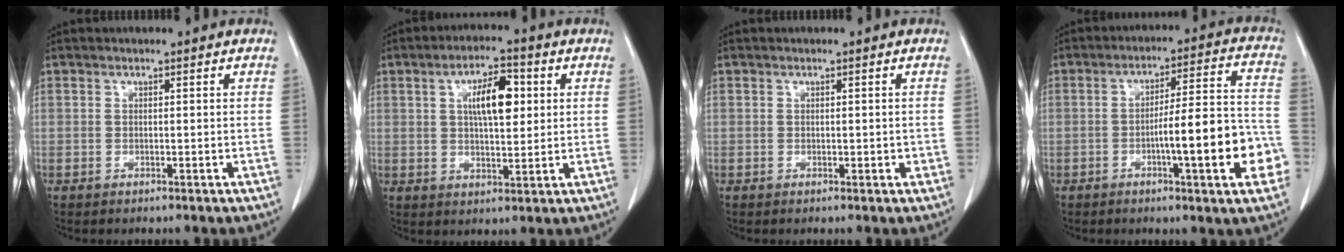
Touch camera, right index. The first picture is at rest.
{"total": 7.9, "force": [2.0, 2.7, 7.2], "torque": [-0.124, 0.011, 0.034]}
{"total": 1.3, "force": [-0.2, 0.6, 1.1], "torque": [-0.015, 0.001, 0.002]}
{"total": 14.3, "force": [-4.3, 1.5, 13.5], "torque": [-0.183, 0.020, -0.059]}